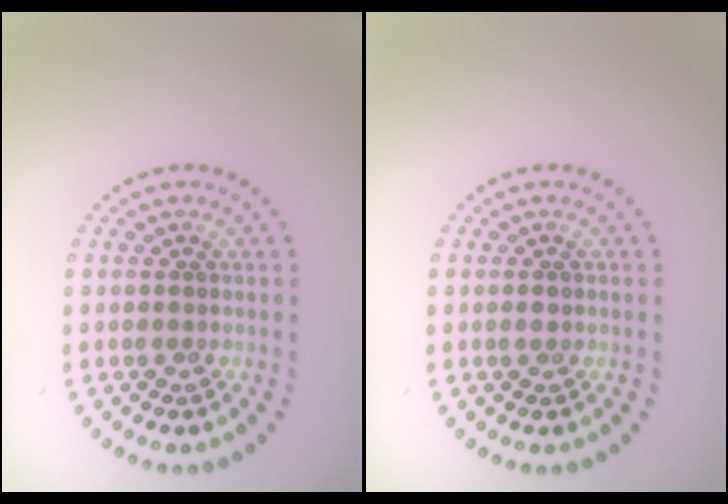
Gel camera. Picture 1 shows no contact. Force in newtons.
{"total": 0.7, "press": 0.7, "slide": 0.2}